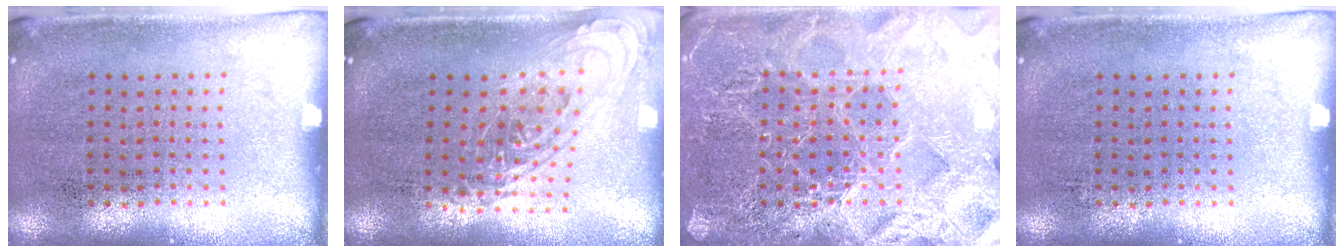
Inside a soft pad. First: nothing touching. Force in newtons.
{"total": 1.1, "press": 1.0, "slide": 0.4}
{"total": 6.2, "press": 6.2, "slide": 0.8}
{"total": 0.0}